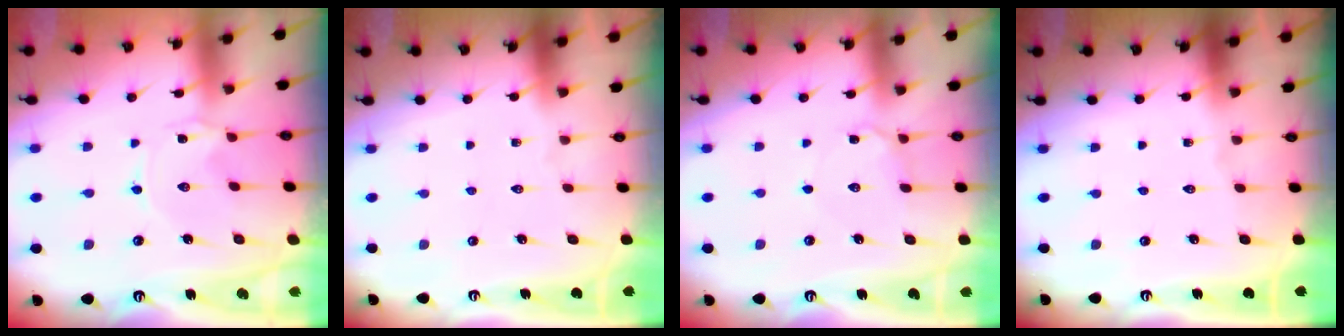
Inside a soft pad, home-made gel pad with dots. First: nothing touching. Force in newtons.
{"total": 0.0}
{"total": 5.7, "press": 5.7, "slide": 0.6}
{"total": 0.0}